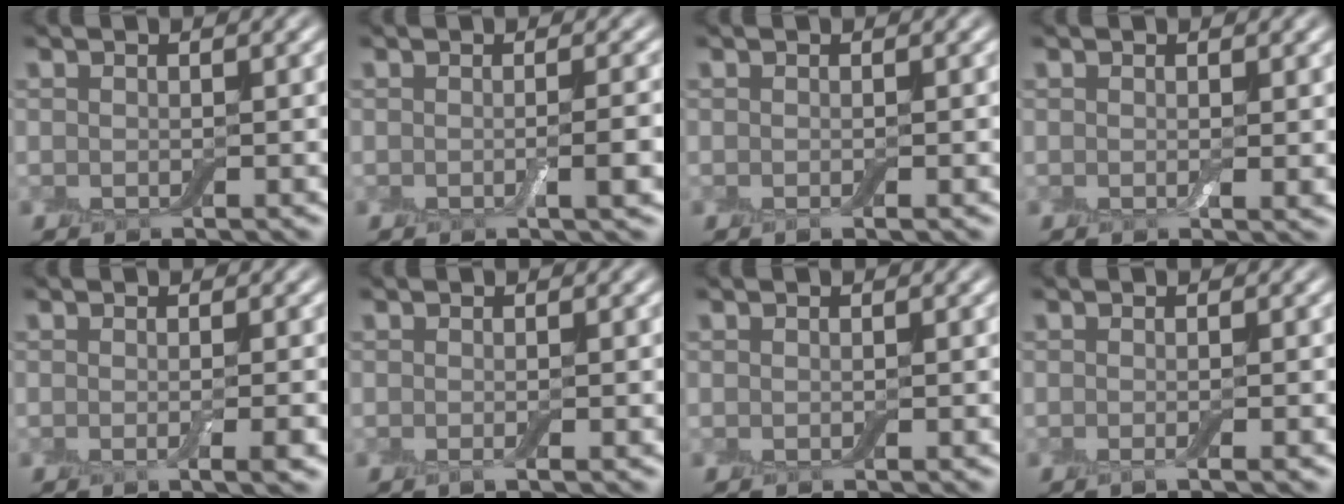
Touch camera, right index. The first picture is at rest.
{"total": 2.3, "force": [-0.4, 0.3, 2.2], "torque": [-0.033, -0.001, -0.008]}
{"total": 0.7, "force": [-0.2, 0.1, 0.6], "torque": [-0.009, -0.003, -0.004]}
{"total": 0.9, "force": [0.1, 0.1, 0.8], "torque": [-0.012, -0.003, 0.001]}
{"total": 2.4, "force": [-0.4, 0.5, 2.3], "torque": [-0.025, -0.004, -0.007]}
{"total": 1.0, "force": [-0.2, 0.2, 0.9], "torque": [-0.011, -0.005, -0.006]}
{"total": 0.0}
{"total": 1.5, "force": [-0.3, 0.5, 1.4], "torque": [-0.009, -0.004, -0.010]}